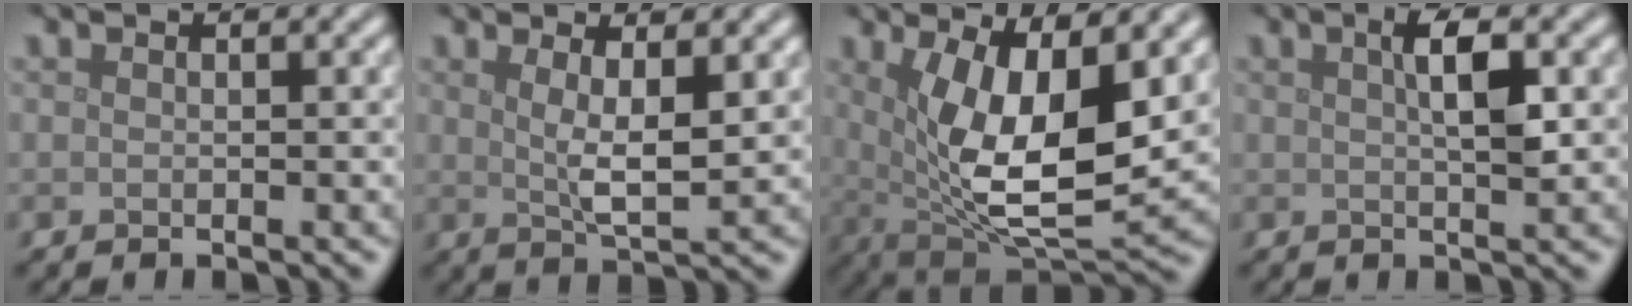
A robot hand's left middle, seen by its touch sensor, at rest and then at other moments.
{"total": 3.5, "force": [1.2, 0.7, 3.2], "torque": [-0.060, -0.010, 0.022]}
{"total": 11.1, "force": [1.6, 4.3, 10.1], "torque": [-0.177, -0.020, 0.031]}
{"total": 3.2, "force": [0.8, 0.6, 3.0], "torque": [-0.051, 0.005, 0.013]}